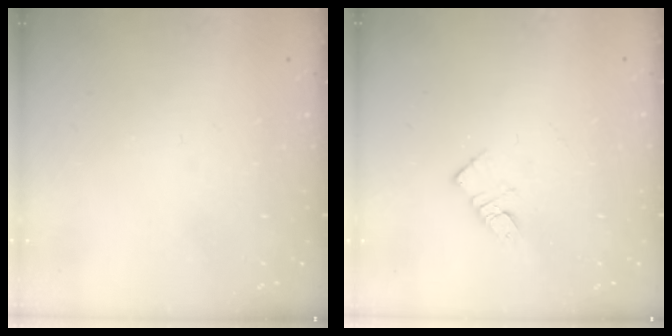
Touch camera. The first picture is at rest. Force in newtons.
{"total": 4.9, "press": 4.9, "slide": 0.2}